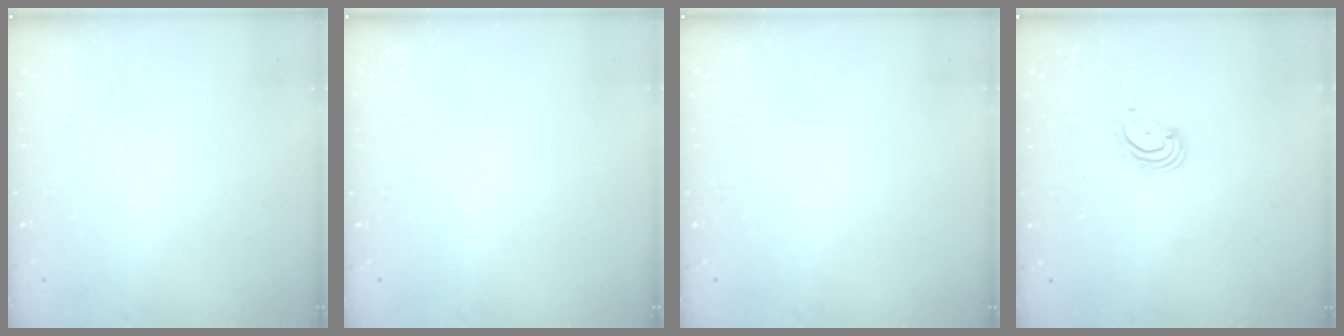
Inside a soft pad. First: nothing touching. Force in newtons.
{"total": 0.0}
{"total": 0.0}
{"total": 2.9, "press": 2.9, "slide": 0.4}